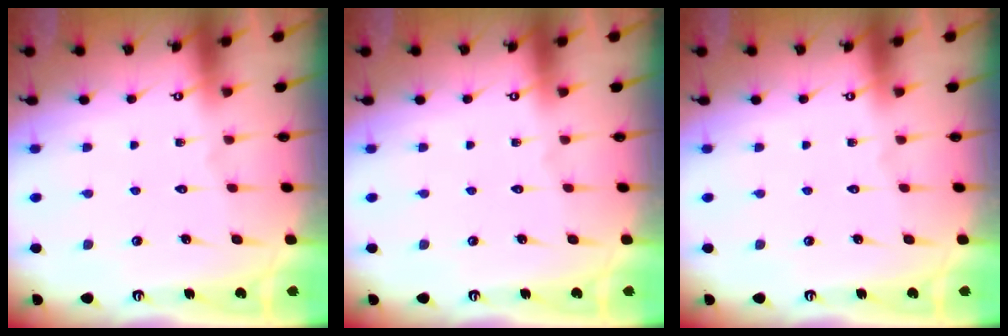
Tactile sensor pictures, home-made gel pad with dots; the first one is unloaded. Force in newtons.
{"total": 0.0}
{"total": 0.0}